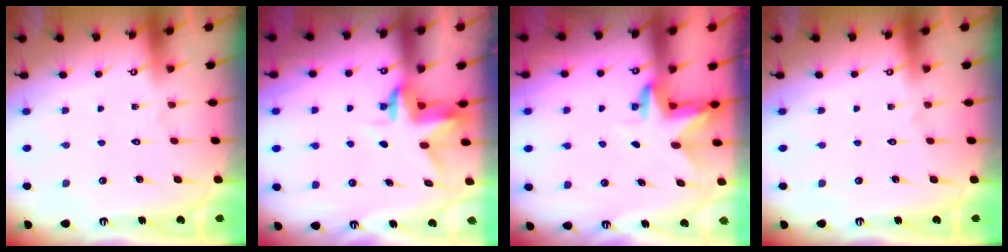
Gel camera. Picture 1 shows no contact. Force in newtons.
{"total": 3.3, "press": 3.3, "slide": 0.4}
{"total": 3.2, "press": 3.2, "slide": 0.2}
{"total": 0.0}